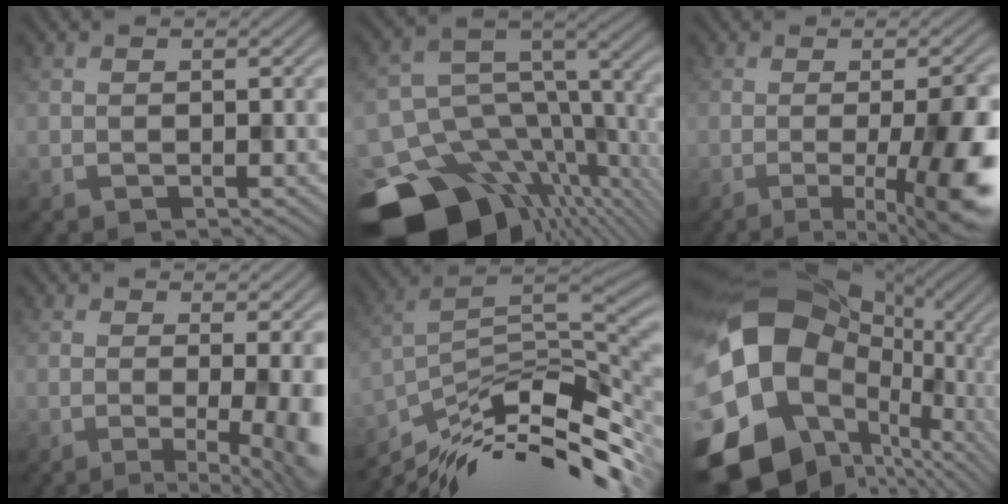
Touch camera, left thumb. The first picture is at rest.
{"total": 17.5, "force": [-9.6, 10.3, 10.4], "torque": [-0.216, -0.030, -0.134]}
{"total": 11.9, "force": [-3.3, 2.7, 11.1], "torque": [-0.135, 0.003, -0.043]}
{"total": 7.4, "force": [-0.8, 1.8, 7.1], "torque": [-0.087, -0.013, -0.004]}
{"total": 13.8, "force": [-9.3, 4.1, 9.4], "torque": [-0.190, -0.002, -0.157]}
{"total": 22.2, "force": [-5.2, 16.8, 13.6], "torque": [-0.282, -0.025, -0.063]}